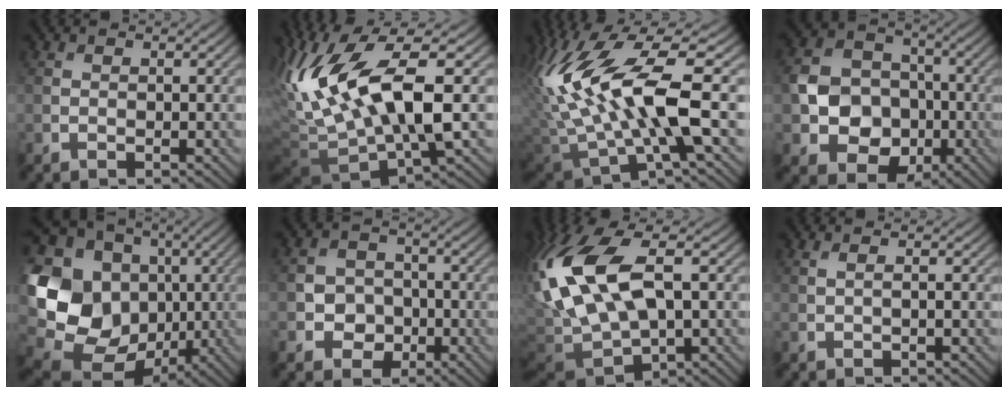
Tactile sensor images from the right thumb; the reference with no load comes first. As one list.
[{"total": 17.7, "force": [1.9, 5.5, 16.7], "torque": [-0.339, 0.013, 0.036]}, {"total": 16.6, "force": [2.5, 6.4, 15.1], "torque": [-0.336, 0.004, 0.051]}, {"total": 10.2, "force": [-2.2, 8.4, 5.4], "torque": [-0.122, -0.011, -0.055]}, {"total": 19.2, "force": [0.1, 16.4, 10.0], "torque": [-0.251, -0.020, 0.026]}, {"total": 4.4, "force": [-1.2, 3.8, 1.7], "torque": [-0.025, -0.002, -0.041]}, {"total": 16.6, "force": [1.8, 8.1, 14.3], "torque": [-0.347, -0.002, 0.031]}, {"total": 0.9, "force": [0.4, -0.1, 0.8], "torque": [-0.022, 0.005, 0.008]}]